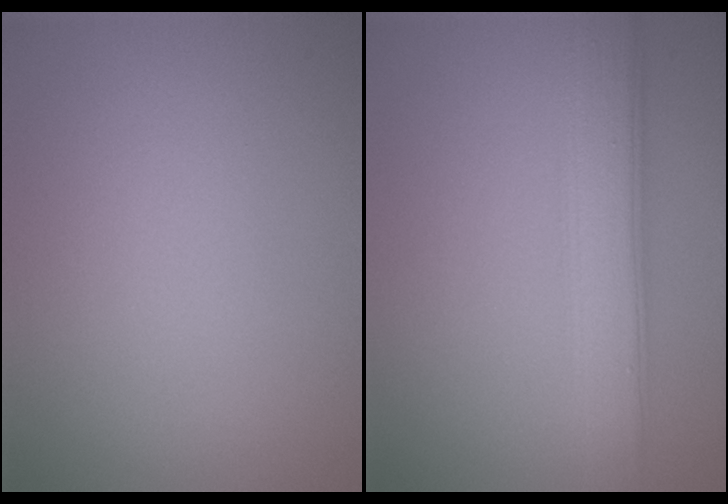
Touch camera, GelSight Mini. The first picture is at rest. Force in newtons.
{"total": 4.9, "press": 4.9, "slide": 0.2}